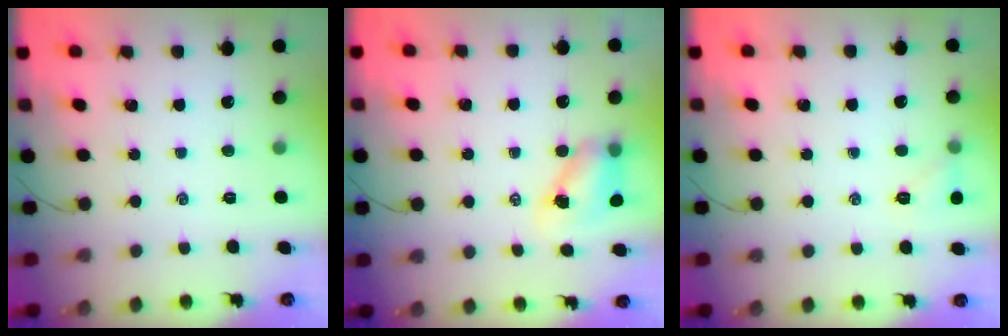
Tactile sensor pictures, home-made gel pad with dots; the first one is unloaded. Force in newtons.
{"total": 6.4, "press": 6.3, "slide": 1.0}
{"total": 6.2, "press": 5.9, "slide": 1.9}